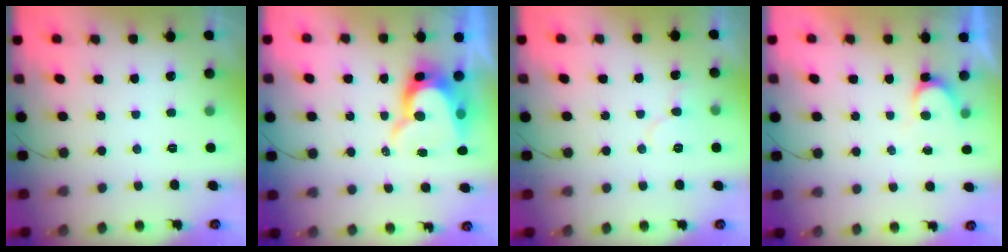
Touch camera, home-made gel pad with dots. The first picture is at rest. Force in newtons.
{"total": 11.5, "press": 11.5, "slide": 0.9}
{"total": 5.4, "press": 5.3, "slide": 0.5}
{"total": 5.4, "press": 5.3, "slide": 0.4}